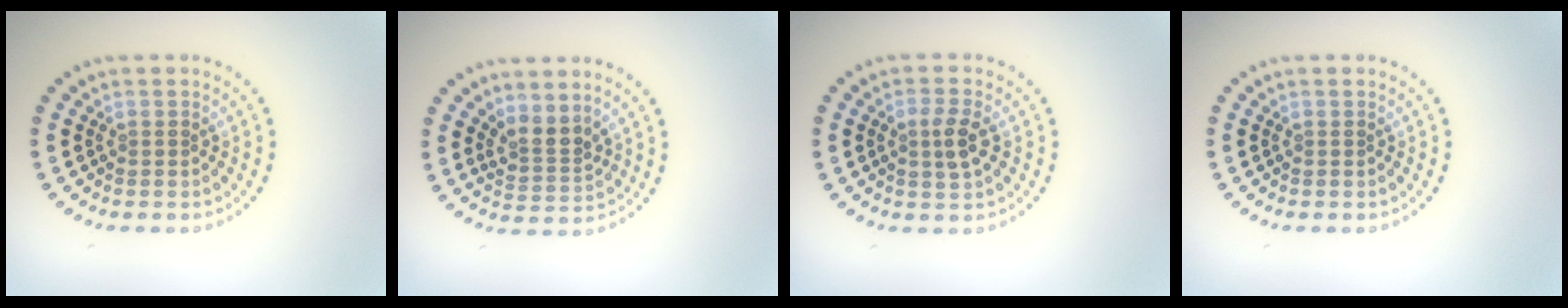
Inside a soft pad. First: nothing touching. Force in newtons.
{"total": 2.5, "press": 1.8, "slide": 1.7}
{"total": 2.3, "press": 2.2, "slide": 0.5}
{"total": 0.0}